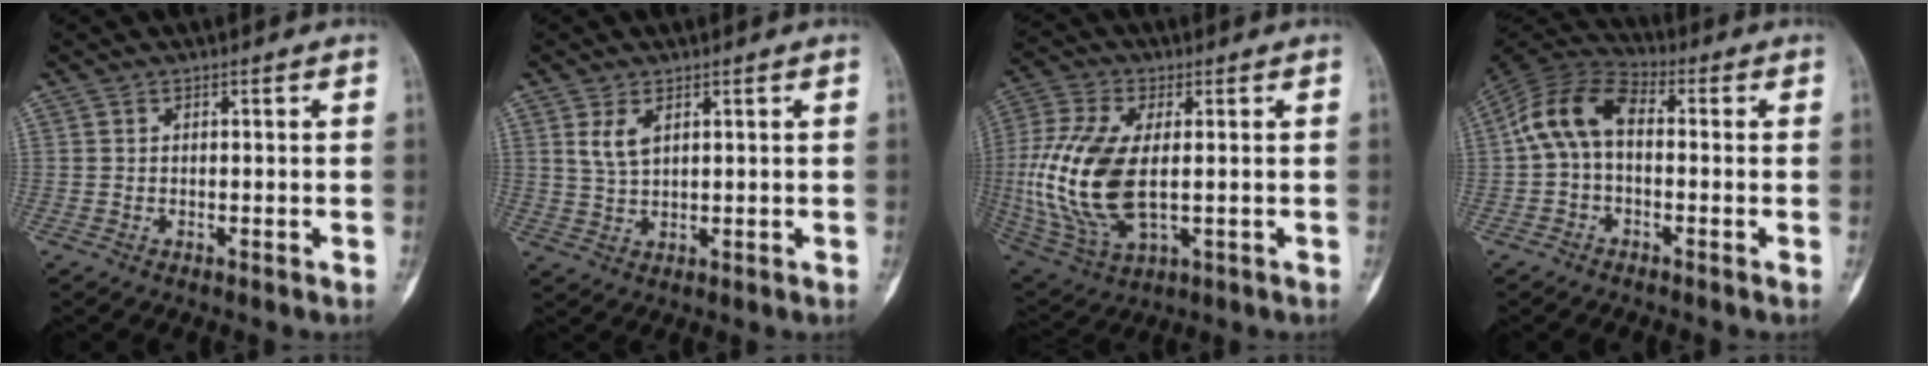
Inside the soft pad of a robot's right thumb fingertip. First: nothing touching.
{"total": 3.6, "force": [1.8, 1.7, 2.7], "torque": [-0.049, -0.005, 0.042]}
{"total": 18.0, "force": [-0.2, 9.2, 15.5], "torque": [-0.349, -0.006, 0.008]}
{"total": 10.5, "force": [0.1, 6.4, 8.3], "torque": [-0.158, 0.033, -0.014]}